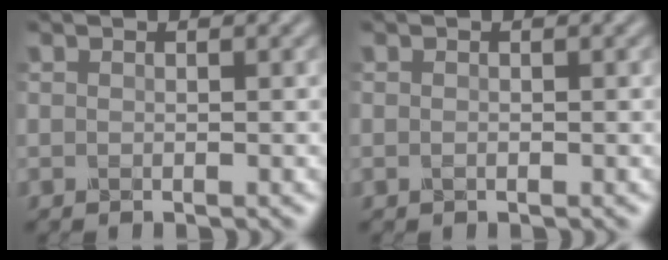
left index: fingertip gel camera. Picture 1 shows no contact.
{"total": 0.0}